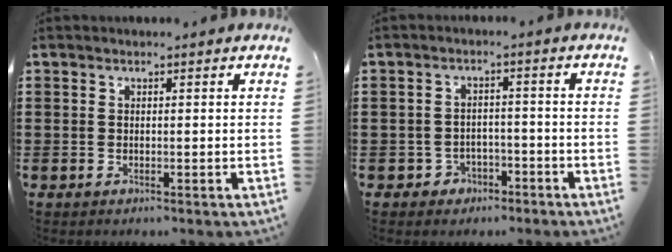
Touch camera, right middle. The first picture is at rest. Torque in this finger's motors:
{"motor_torque": [0.81, 1.07, -0.07, -0.01]}